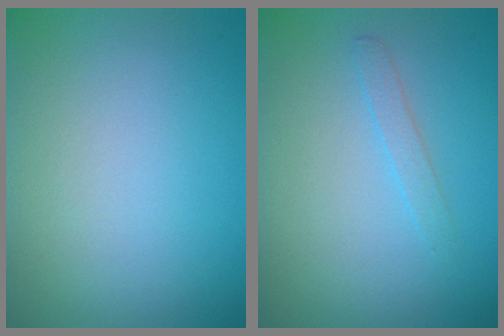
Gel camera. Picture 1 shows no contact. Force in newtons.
{"total": 1.0, "press": 1.0, "slide": 0.1}